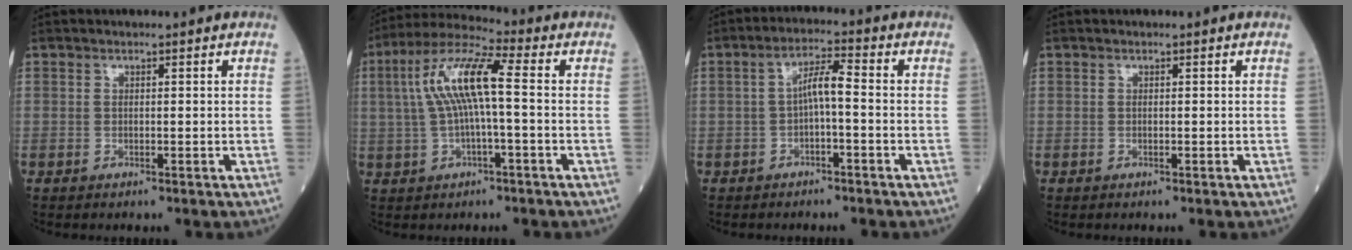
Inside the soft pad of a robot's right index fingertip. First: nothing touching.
{"total": 10.5, "force": [0.8, 1.3, 10.4], "torque": [-0.210, 0.029, 0.012]}
{"total": 4.4, "force": [-0.6, 0.7, 4.3], "torque": [-0.075, 0.016, -0.010]}
{"total": 0.0}